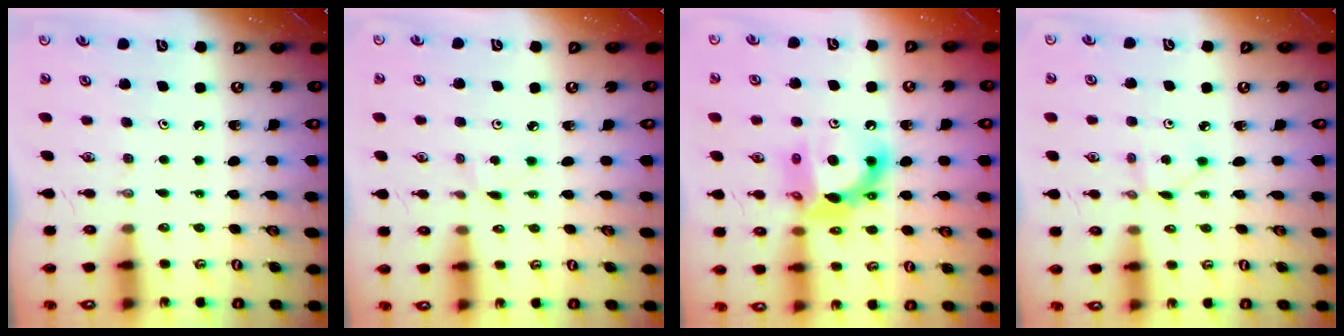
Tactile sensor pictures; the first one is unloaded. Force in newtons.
{"total": 2.6, "press": 2.6, "slide": 0.2}
{"total": 12.9, "press": 12.9, "slide": 1.1}
{"total": 1.9, "press": 1.9, "slide": 0.2}